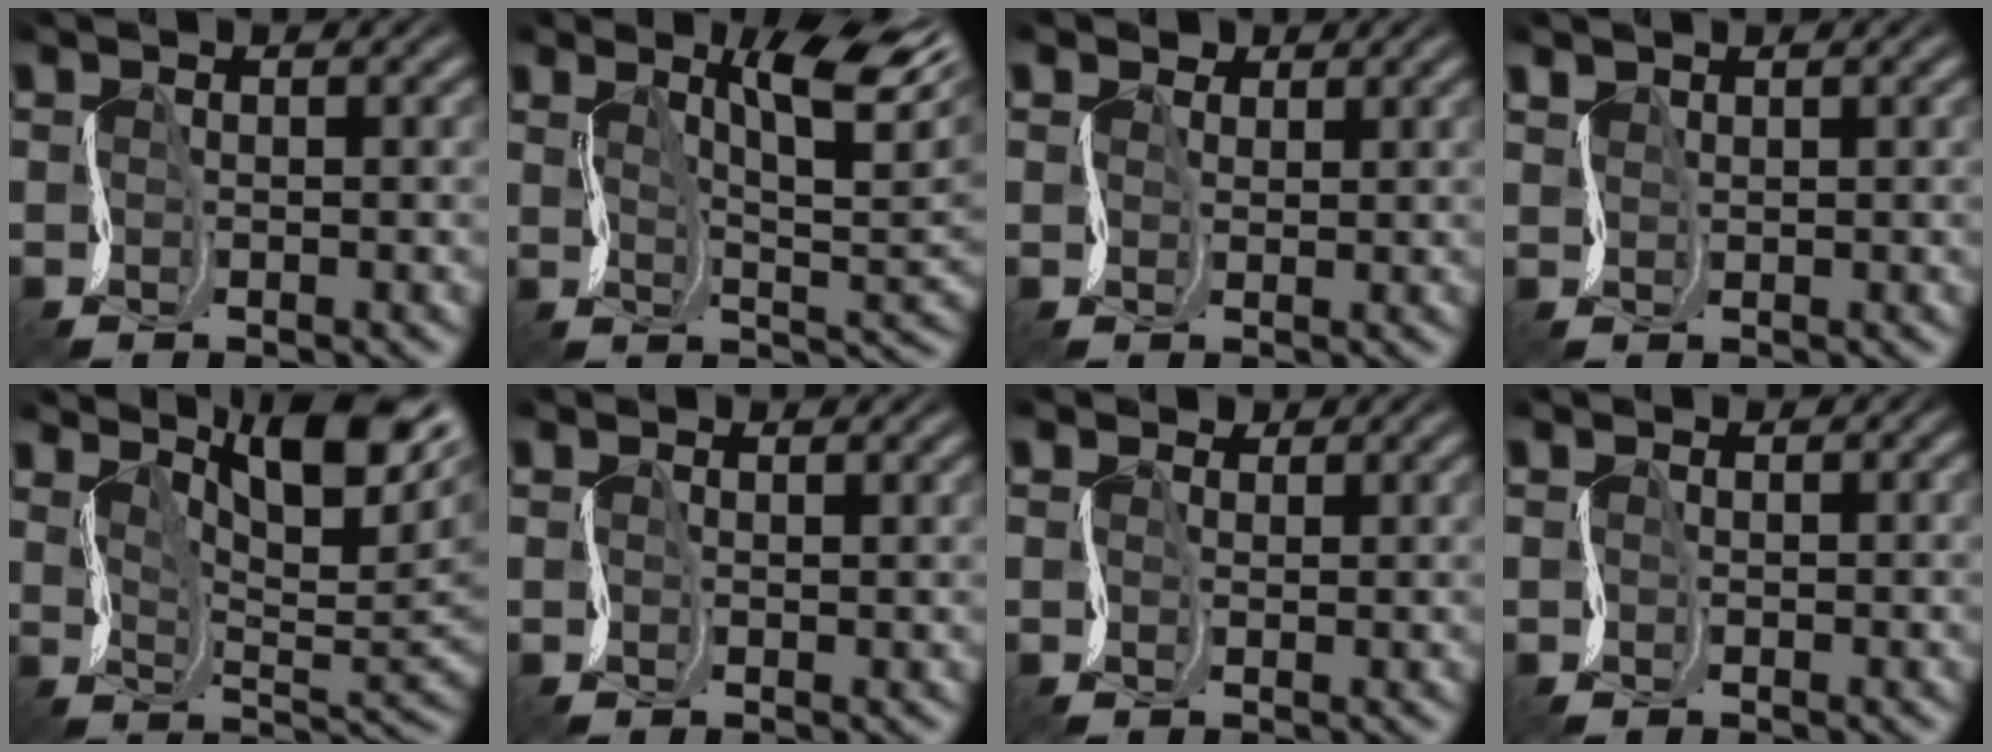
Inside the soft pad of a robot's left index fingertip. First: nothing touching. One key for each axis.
{"total": 8.4, "fx": 4.5, "fy": 2.7, "fz": 6.5, "tx": -0.093, "ty": 0.007, "tz": 0.072}
{"total": 1.9, "fx": 1.2, "fy": 1.4, "fz": -0.7, "tx": 0.015, "ty": 0.008, "tz": 0.016}
{"total": 1.6, "fx": 1.4, "fy": 0.6, "fz": -0.5, "tx": 0.008, "ty": 0.011, "tz": 0.029}
{"total": 12.2, "fx": 7.0, "fy": 4.5, "fz": 8.9, "tx": -0.115, "ty": 0.021, "tz": 0.100}
{"total": 1.2, "fx": 0.9, "fy": 0.5, "fz": -0.6, "tx": 0.018, "ty": 0.008, "tz": 0.013}
{"total": 1.7, "fx": 1.0, "fy": 1.1, "fz": -0.8, "tx": 0.021, "ty": 0.008, "tz": 0.012}
{"total": 1.1, "fx": 0.1, "fy": 1.0, "fz": -0.2, "tx": 0.012, "ty": 0.003, "tz": 0.002}